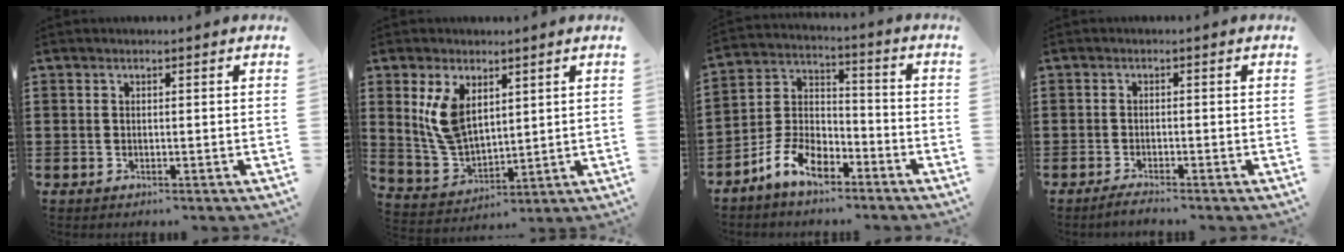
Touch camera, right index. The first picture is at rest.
{"total": 7.9, "force": [3.2, 4.8, 5.4], "torque": [-0.140, 0.004, 0.056]}
{"total": 8.4, "force": [-5.8, 4.2, 4.3], "torque": [-0.106, 0.015, -0.115]}
{"total": 1.5, "force": [-1.4, -0.1, 0.5], "torque": [-0.009, -0.002, -0.026]}